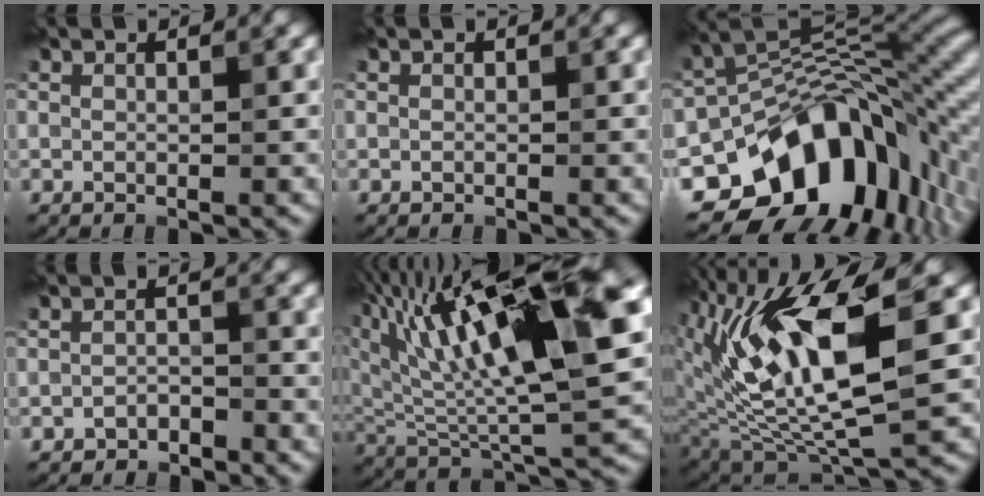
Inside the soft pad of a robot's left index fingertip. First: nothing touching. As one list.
[{"total": 0.0}, {"total": 14.9, "force": [-6.7, 9.3, 9.5], "torque": [-0.137, 0.001, -0.114]}, {"total": 1.5, "force": [-1.3, 0.7, 0.3], "torque": [-0.003, 0.006, -0.024]}, {"total": 15.3, "force": [5.1, 4.6, 13.7], "torque": [-0.225, 0.018, 0.080]}, {"total": 11.5, "force": [2.6, 4.6, 10.2], "torque": [-0.197, -0.005, 0.045]}]